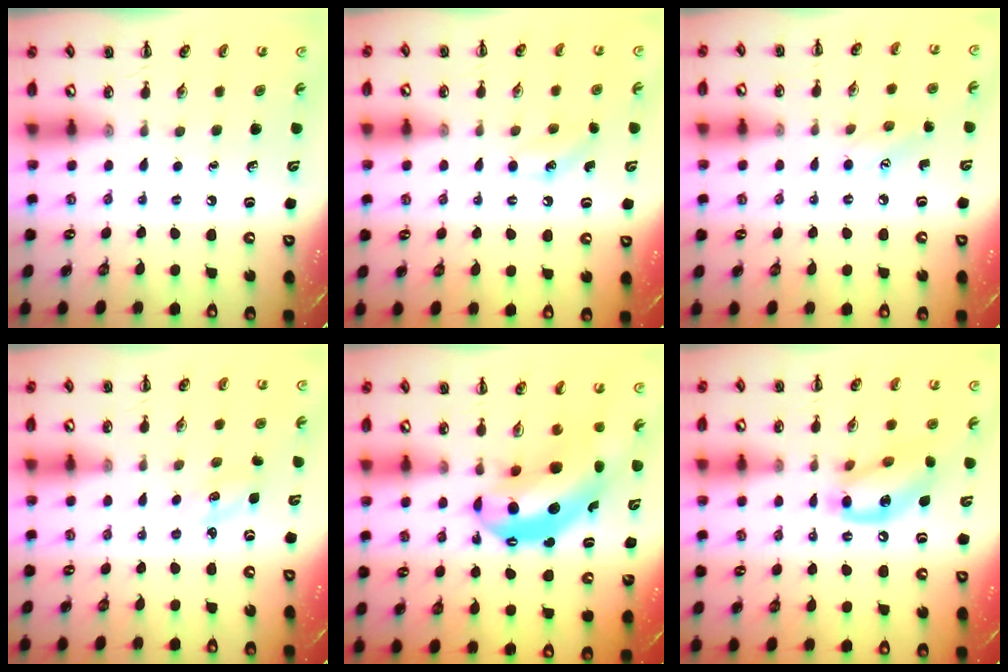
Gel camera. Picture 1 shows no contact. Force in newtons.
{"total": 5.6, "press": 5.4, "slide": 1.6}
{"total": 6.7, "press": 6.5, "slide": 1.6}
{"total": 1.8, "press": 1.7, "slide": 0.5}
{"total": 11.1, "press": 10.8, "slide": 2.6}
{"total": 13.1, "press": 12.8, "slide": 2.7}